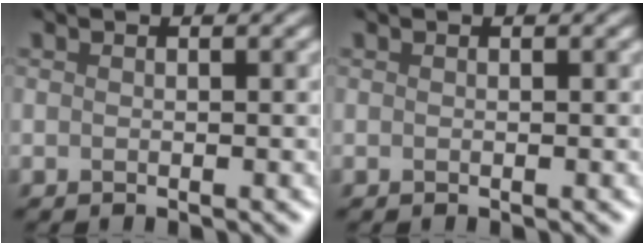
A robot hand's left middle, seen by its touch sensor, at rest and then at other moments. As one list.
[{"total": 0.0}]